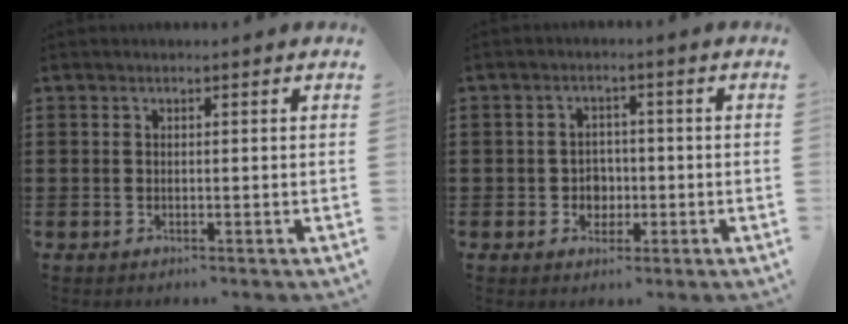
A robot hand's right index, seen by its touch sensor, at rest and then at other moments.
{"total": 3.0, "force": [-0.9, 2.7, 0.9], "torque": [-0.026, 0.003, -0.021]}